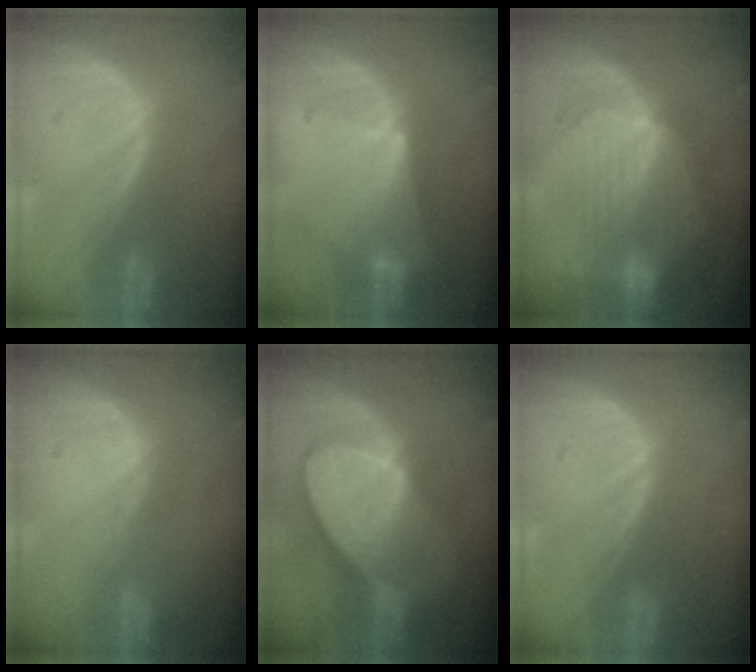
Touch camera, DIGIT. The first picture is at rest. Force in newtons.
{"total": 6.3, "press": 6.0, "slide": 2.0}
{"total": 7.1, "press": 7.0, "slide": 1.3}
{"total": 0.0}
{"total": 9.4, "press": 8.3, "slide": 4.6}
{"total": 0.0}